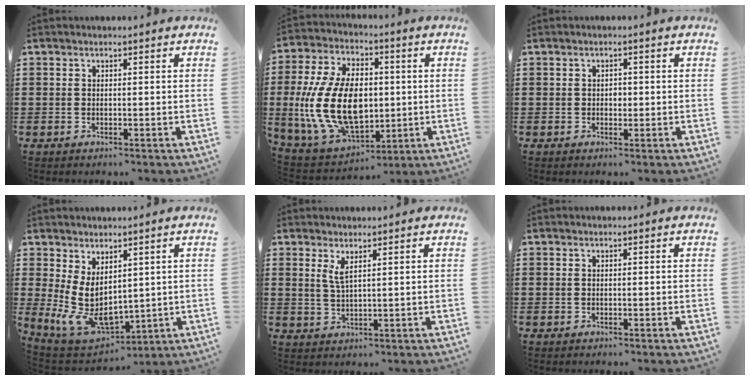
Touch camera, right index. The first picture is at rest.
{"total": 17.1, "force": [-0.4, 10.6, 13.4], "torque": [-0.315, -0.002, -0.005]}
{"total": 1.2, "force": [0.0, 0.8, 0.8], "torque": [-0.017, 0.004, 0.000]}
{"total": 8.1, "force": [1.3, 5.2, 6.0], "torque": [-0.141, -0.025, 0.029]}
{"total": 2.5, "force": [1.5, 0.5, 2.0], "torque": [-0.043, 0.002, 0.026]}
{"total": 0.0}